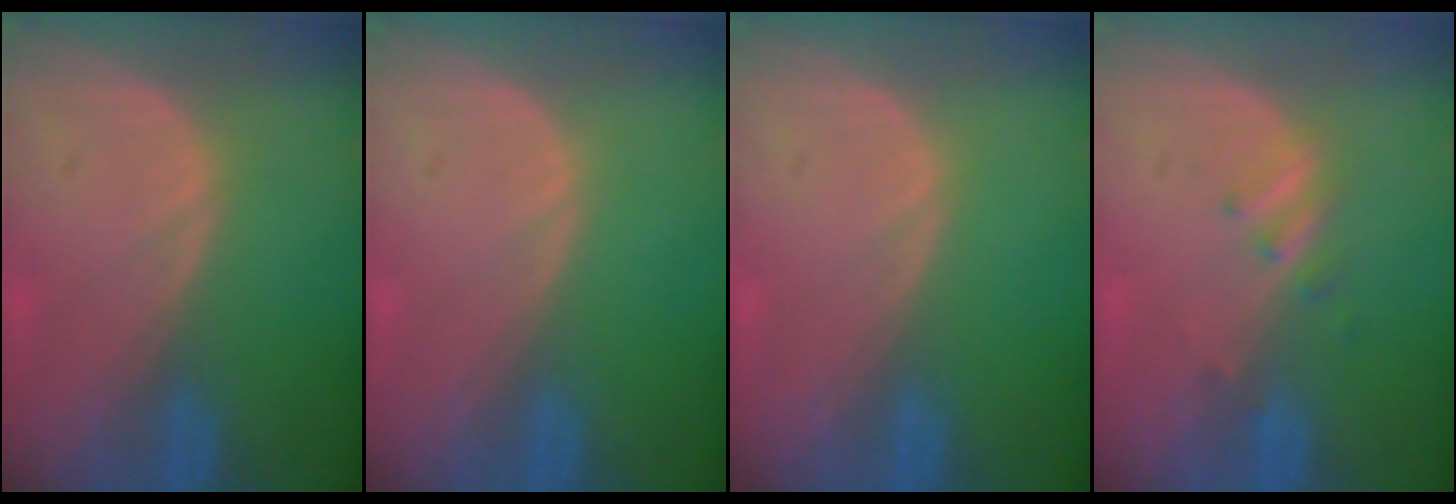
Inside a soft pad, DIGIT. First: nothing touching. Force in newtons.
{"total": 0.0}
{"total": 0.0}
{"total": 2.5, "press": 2.2, "slide": 1.2}